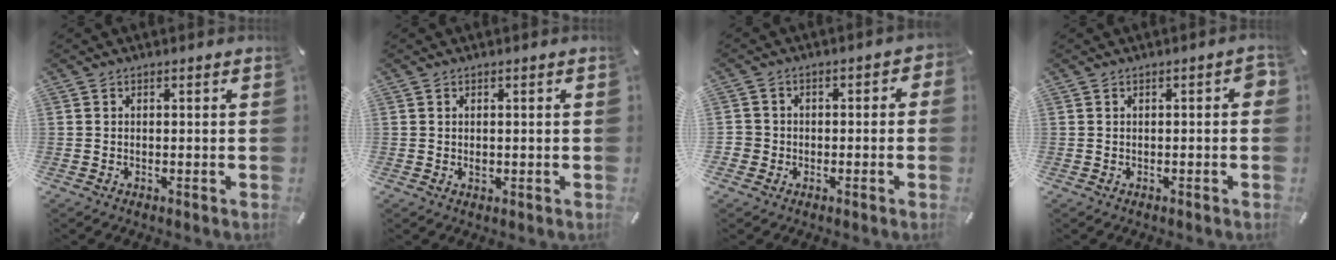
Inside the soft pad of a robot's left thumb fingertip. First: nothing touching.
{"total": 0.9, "force": [-0.1, 0.7, 0.6], "torque": [-0.013, 0.003, -0.002]}
{"total": 4.3, "force": [-1.8, 3.8, 0.9], "torque": [-0.009, 0.016, -0.036]}
{"total": 2.3, "force": [-0.5, 1.1, 2.0], "torque": [-0.033, 0.007, -0.009]}